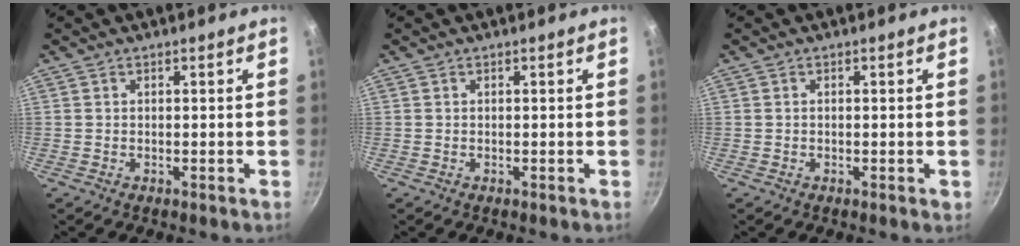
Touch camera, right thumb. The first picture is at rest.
{"total": 0.0}
{"total": 0.6, "force": [-0.1, 0.2, 0.6], "torque": [-0.007, 0.001, -0.003]}